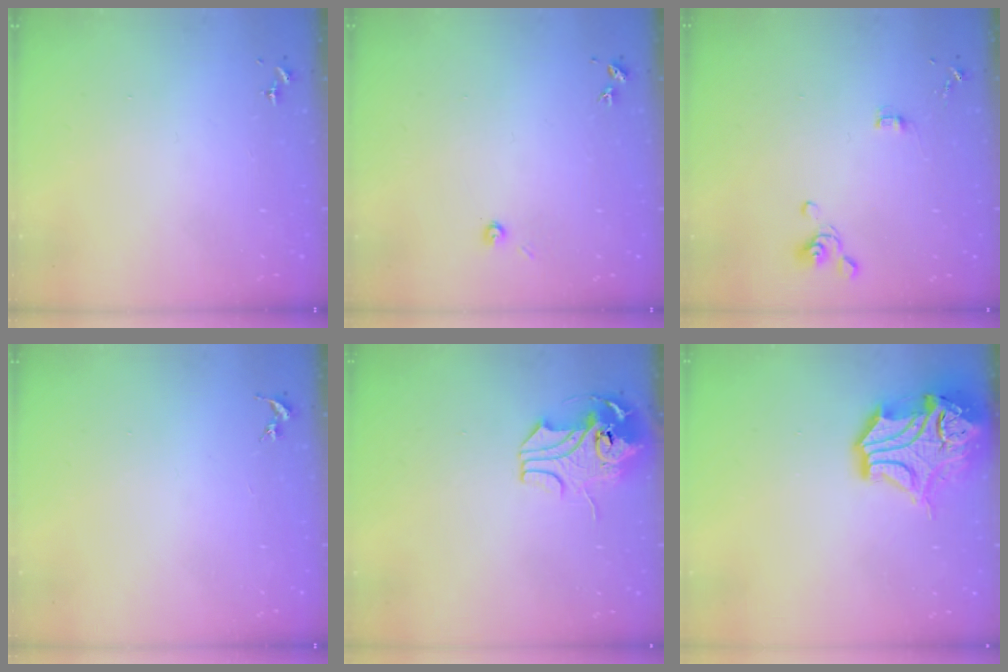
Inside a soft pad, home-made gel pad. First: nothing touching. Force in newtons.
{"total": 3.9, "press": 3.9, "slide": 0.5}
{"total": 4.1, "press": 3.9, "slide": 1.4}
{"total": 0.0}
{"total": 12.2, "press": 12.1, "slide": 1.7}
{"total": 17.4, "press": 17.2, "slide": 2.6}